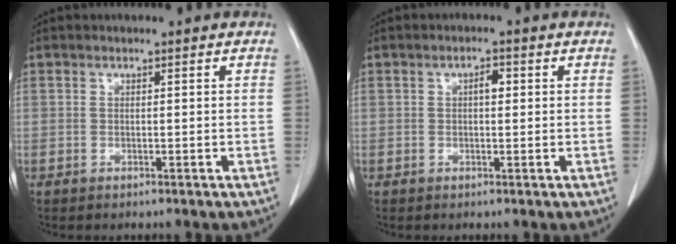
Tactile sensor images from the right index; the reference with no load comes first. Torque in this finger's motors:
{"motor_torque": [0.49, -0.10, 0.21, 0.04]}